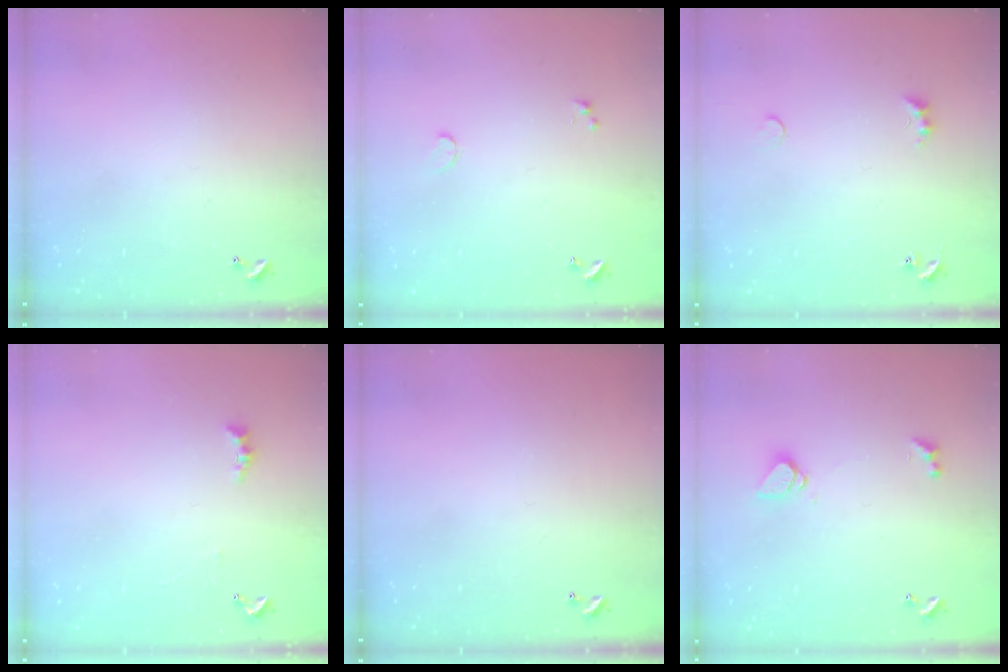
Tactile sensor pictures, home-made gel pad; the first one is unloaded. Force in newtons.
{"total": 0.5, "press": 0.4, "slide": 0.3}
{"total": 1.9, "press": 1.9, "slide": 0.5}
{"total": 2.0, "press": 1.9, "slide": 0.6}
{"total": 0.0}
{"total": 1.2, "press": 1.1, "slide": 0.5}